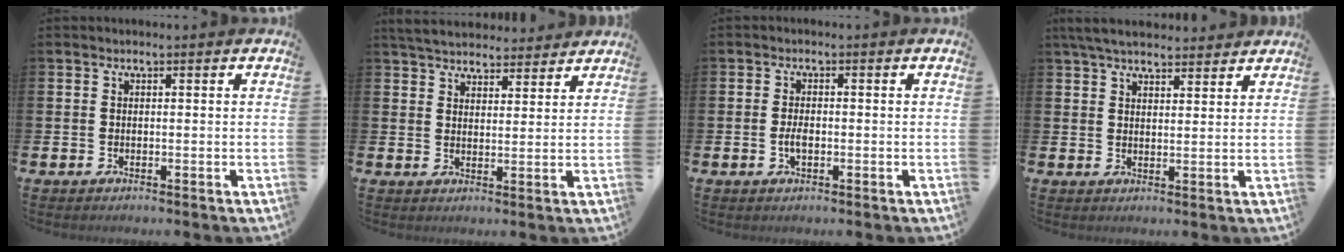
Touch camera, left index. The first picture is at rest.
{"total": 5.0, "force": [4.8, 1.1, 0.3], "torque": [-0.023, -0.024, 0.088]}
{"total": 2.1, "force": [-0.4, 1.0, 1.8], "torque": [-0.030, -0.002, -0.008]}
{"total": 4.9, "force": [4.6, 1.2, 1.3], "torque": [-0.038, -0.012, 0.086]}